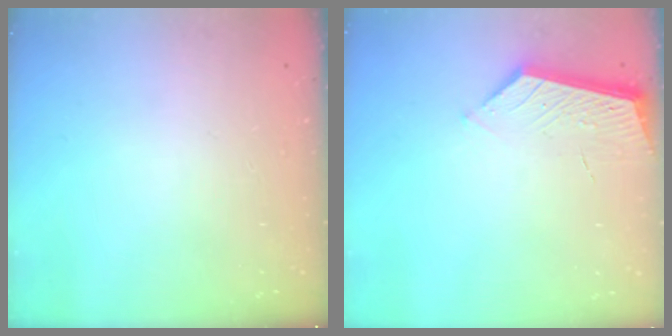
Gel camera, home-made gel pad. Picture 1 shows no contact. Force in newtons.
{"total": 4.0, "press": 4.0, "slide": 0.4}